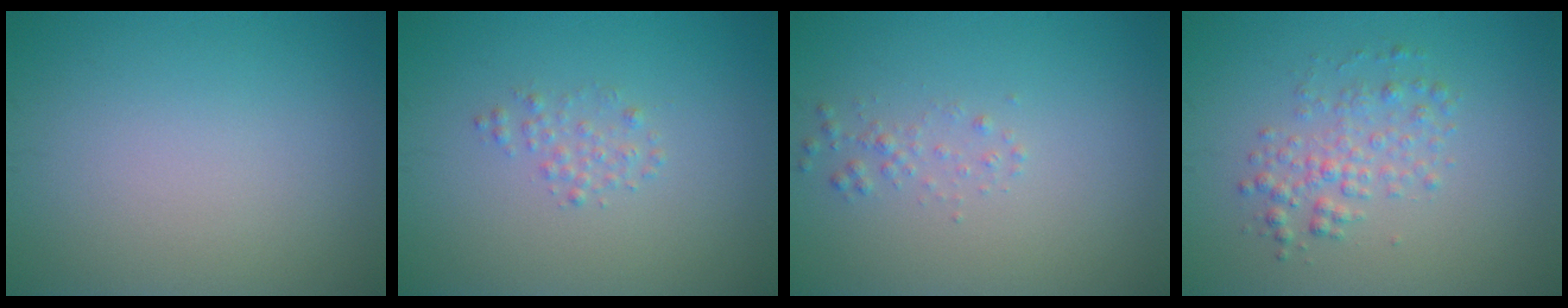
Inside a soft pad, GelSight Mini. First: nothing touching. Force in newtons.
{"total": 1.1, "press": 1.1, "slide": 0.1}
{"total": 1.0, "press": 1.0, "slide": 0.1}
{"total": 2.5, "press": 2.5, "slide": 0.0}